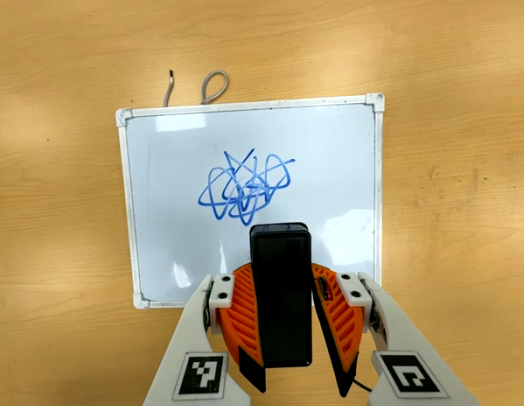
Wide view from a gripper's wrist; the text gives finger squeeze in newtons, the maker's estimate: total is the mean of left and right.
{"total": 6.7, "left": 6.7, "right": 6.7}